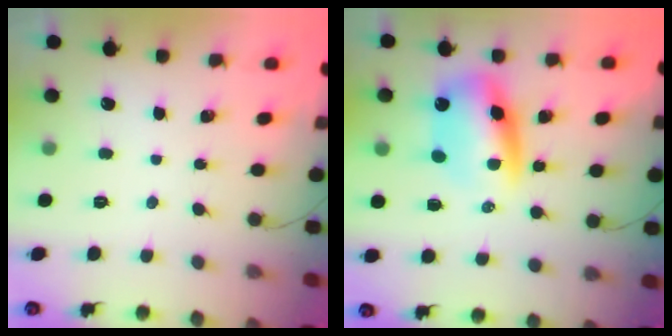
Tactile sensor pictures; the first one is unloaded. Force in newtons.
{"total": 11.3, "press": 11.0, "slide": 2.7}